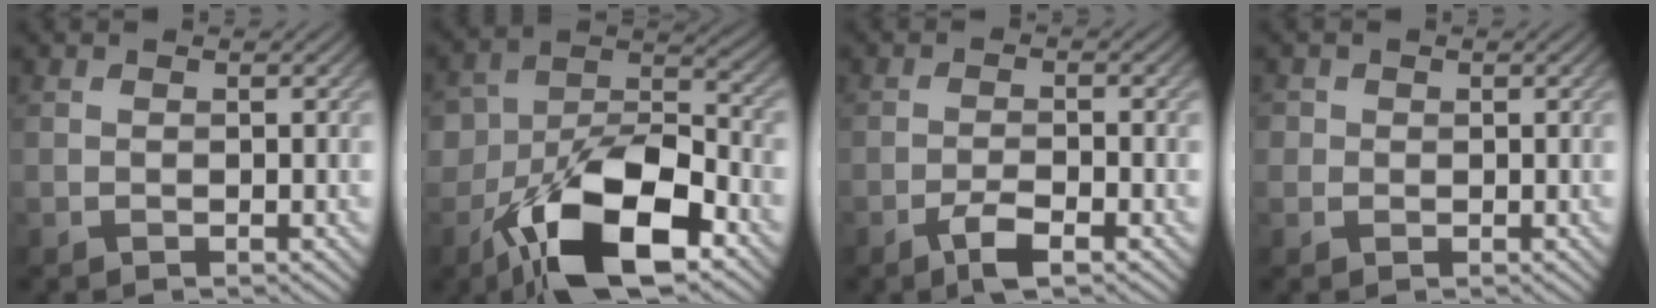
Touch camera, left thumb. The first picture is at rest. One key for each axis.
{"total": 14.3, "fx": -7.3, "fy": 7.3, "fz": 9.8, "tx": -0.177, "ty": -0.020, "tz": -0.134}
{"total": 3.3, "fx": -2.0, "fy": 0.6, "fz": 2.5, "tx": -0.052, "ty": 0.004, "tz": -0.042}
{"total": 1.4, "fx": 0.3, "fy": 1.3, "fz": 0.2, "tx": 0.000, "ty": -0.001, "tz": 0.000}